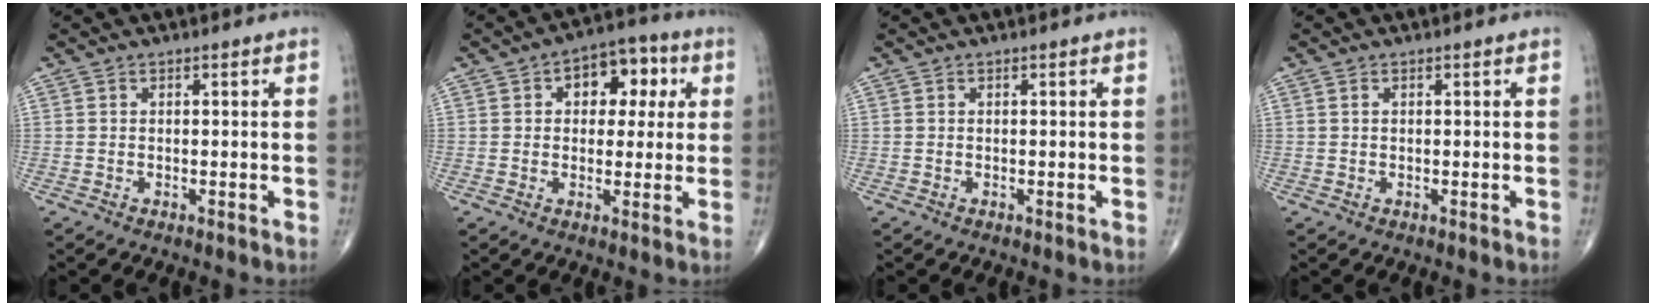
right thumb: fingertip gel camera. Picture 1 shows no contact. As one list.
[{"total": 9.7, "force": [2.7, 6.3, 6.9], "torque": [-0.047, 0.013, 0.030]}, {"total": 0.0}, {"total": 0.5, "force": [0.2, 0.3, 0.4], "torque": [-0.008, 0.004, 0.005]}]